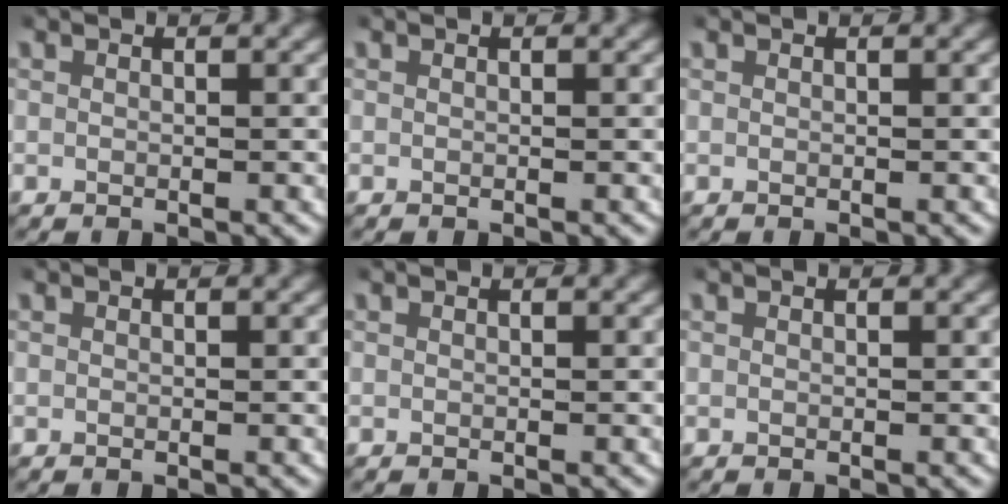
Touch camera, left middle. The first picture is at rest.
{"total": 0.0}
{"total": 0.0}
{"total": 0.0}
{"total": 0.0}
{"total": 0.0}